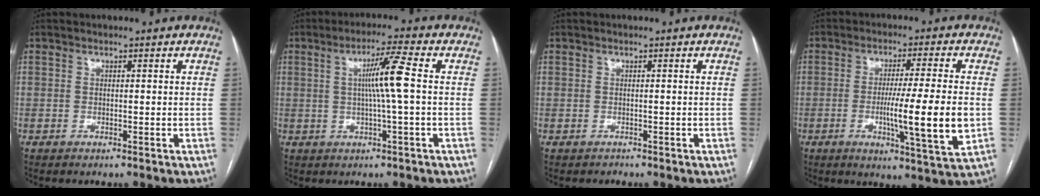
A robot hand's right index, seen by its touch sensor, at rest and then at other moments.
{"total": 6.8, "force": [0.7, -0.9, 6.7], "torque": [-0.116, 0.004, 0.012]}
{"total": 0.6, "force": [-0.4, 0.5, -0.2], "torque": [-0.003, 0.003, -0.009]}
{"total": 12.4, "force": [-1.9, -0.5, 12.2], "torque": [-0.197, -0.023, -0.035]}